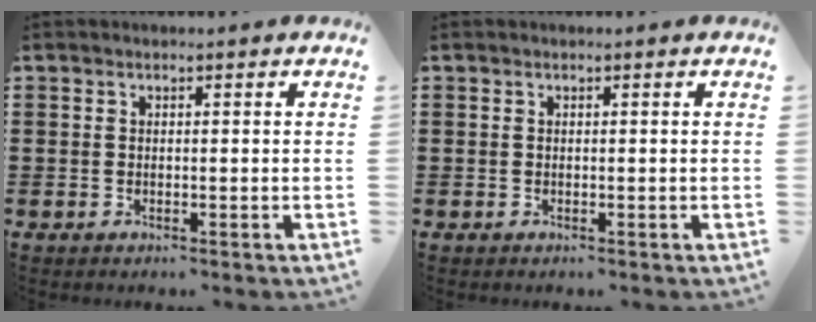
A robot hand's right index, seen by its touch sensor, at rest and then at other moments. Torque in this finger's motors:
{"motor_torque": [1.12, 1.01, -0.01, -0.01]}